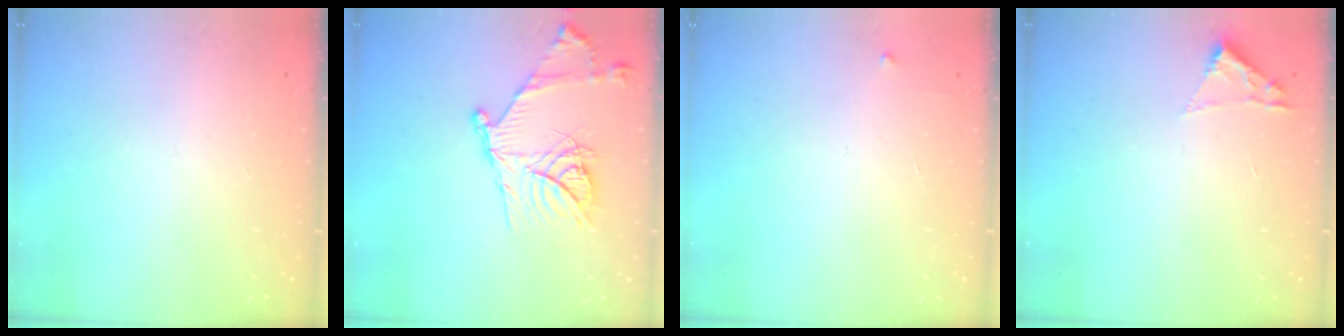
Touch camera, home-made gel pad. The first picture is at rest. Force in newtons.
{"total": 18.9, "press": 18.8, "slide": 1.9}
{"total": 2.3, "press": 2.3, "slide": 0.3}
{"total": 1.8, "press": 1.8, "slide": 0.2}